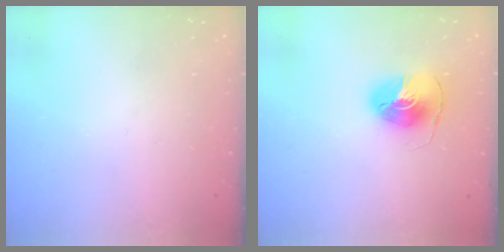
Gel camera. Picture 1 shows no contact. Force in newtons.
{"total": 8.1, "press": 8.1, "slide": 0.3}